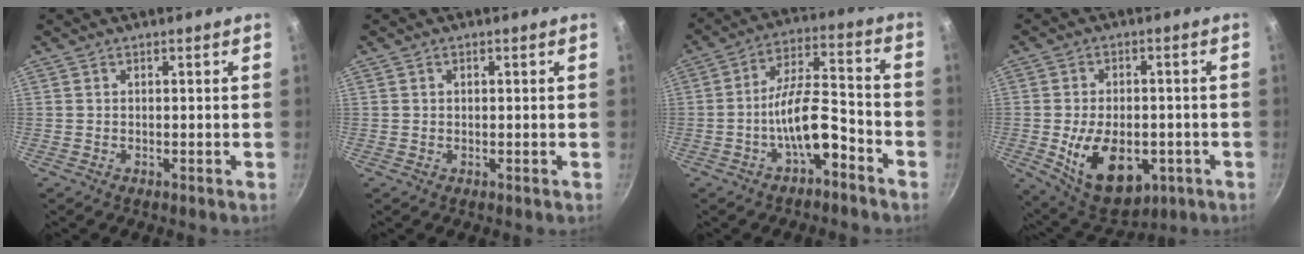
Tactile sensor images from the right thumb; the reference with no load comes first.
{"total": 0.5, "force": [0.1, 0.4, 0.2], "torque": [-0.002, 0.004, 0.003]}
{"total": 10.8, "force": [-5.2, 4.1, 8.5], "torque": [-0.130, 0.056, -0.091]}
{"total": 15.5, "force": [-3.9, 9.6, 11.4], "torque": [-0.158, -0.002, -0.044]}